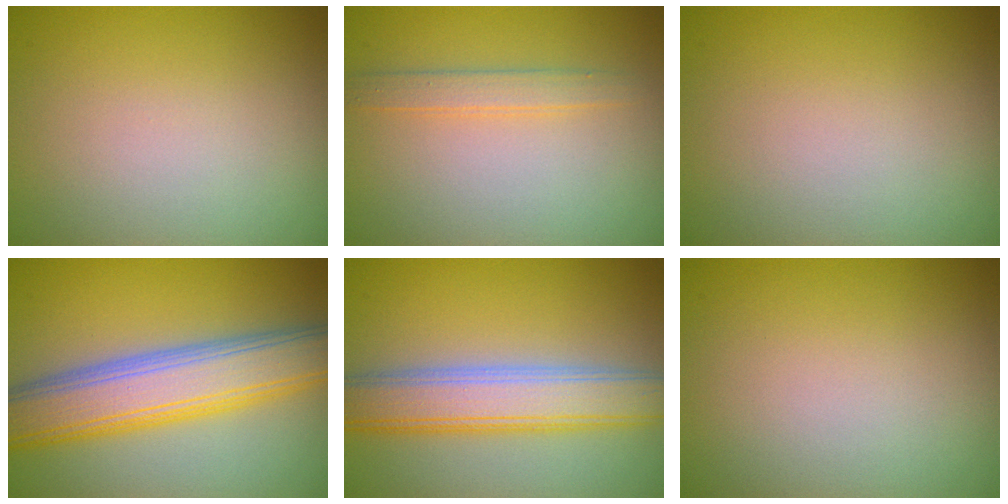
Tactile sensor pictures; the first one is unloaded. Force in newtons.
{"total": 1.8, "press": 1.8, "slide": 0.1}
{"total": 0.0}
{"total": 8.3, "press": 8.3, "slide": 0.6}
{"total": 6.3, "press": 6.3, "slide": 0.2}
{"total": 0.0}